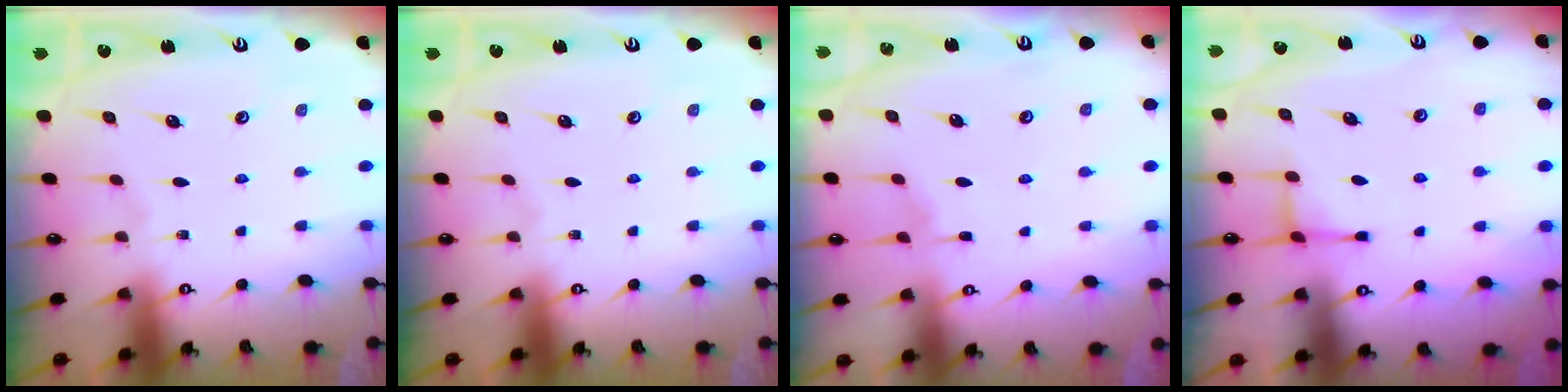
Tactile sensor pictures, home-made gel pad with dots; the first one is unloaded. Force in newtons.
{"total": 0.0}
{"total": 3.3, "press": 3.3, "slide": 0.3}
{"total": 3.6, "press": 3.5, "slide": 0.7}